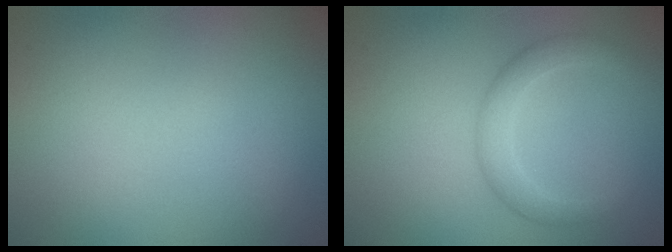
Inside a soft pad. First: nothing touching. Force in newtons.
{"total": 2.4, "press": 2.4, "slide": 0.1}